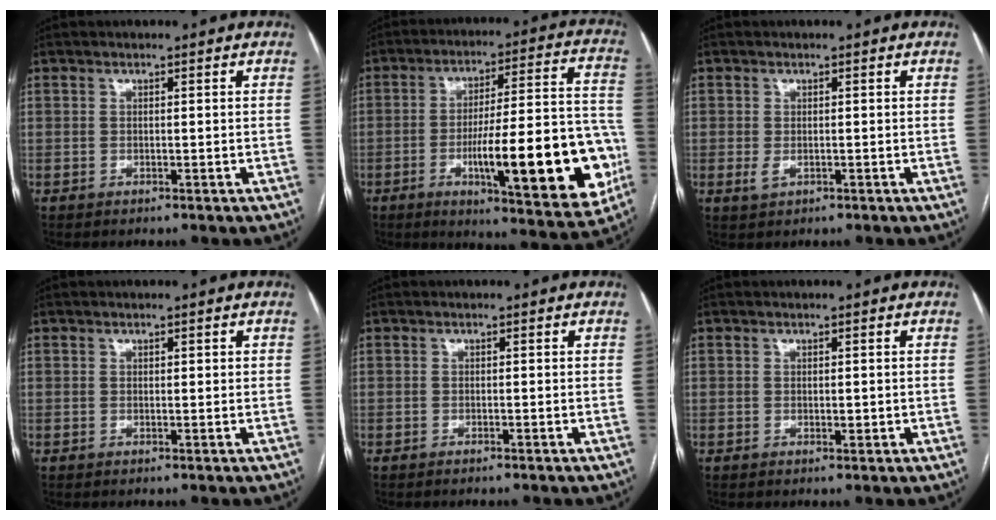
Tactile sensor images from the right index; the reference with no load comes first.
{"total": 22.7, "force": [-6.4, 4.1, 21.4], "torque": [-0.266, 0.012, -0.078]}
{"total": 1.6, "force": [-0.4, 1.1, 1.1], "torque": [-0.020, -0.002, -0.001]}
{"total": 0.9, "force": [0.4, 0.4, 0.7], "torque": [-0.009, 0.003, 0.004]}
{"total": 0.6, "force": [-0.4, -0.1, 0.3], "torque": [-0.009, 0.000, -0.009]}
{"total": 0.9, "force": [0.0, 0.6, 0.7], "torque": [-0.010, -0.001, 0.004]}